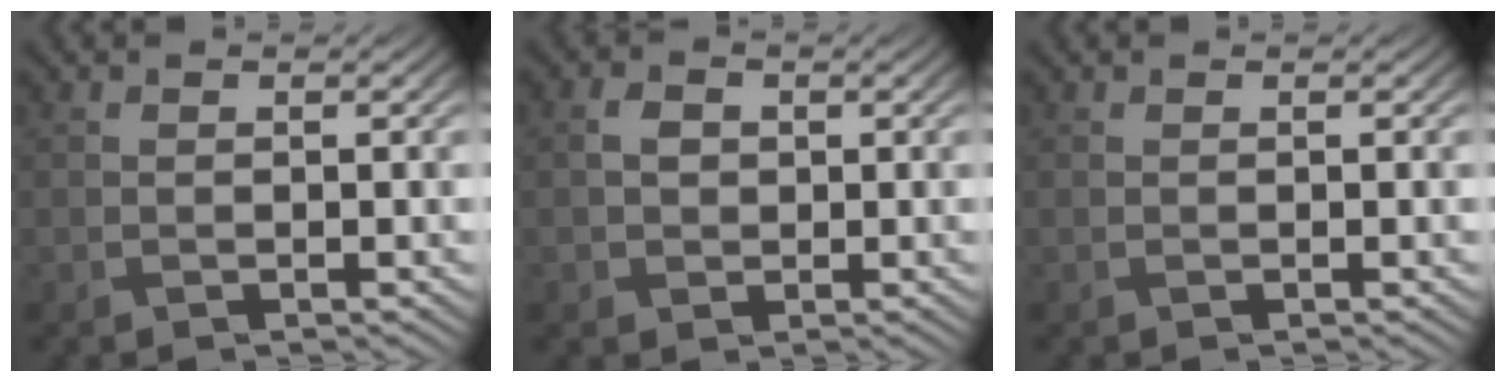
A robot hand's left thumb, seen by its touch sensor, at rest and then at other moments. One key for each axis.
{"total": 2.4, "fx": 0.1, "fy": 2.1, "fz": 1.3, "tx": -0.032, "ty": -0.001, "tz": -0.001}
{"total": 0.0}